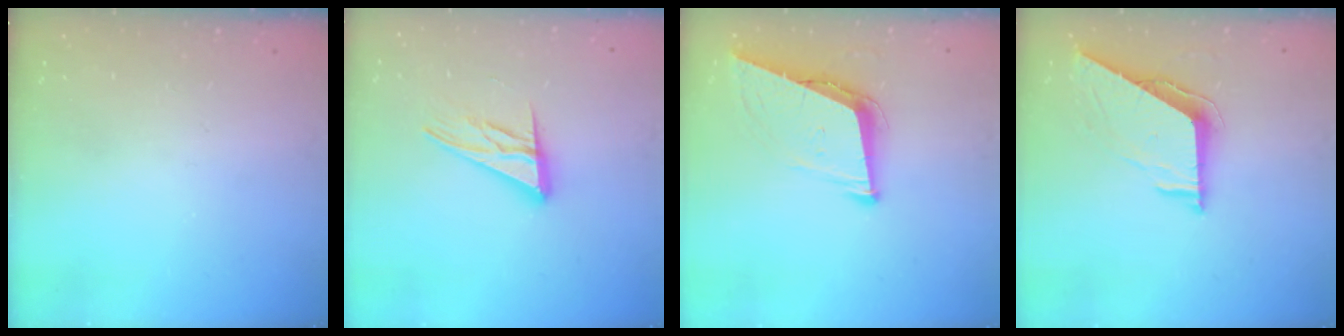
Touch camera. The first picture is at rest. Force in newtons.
{"total": 12.6, "press": 12.5, "slide": 1.1}
{"total": 9.3, "press": 8.9, "slide": 2.7}
{"total": 7.6, "press": 7.6, "slide": 0.7}